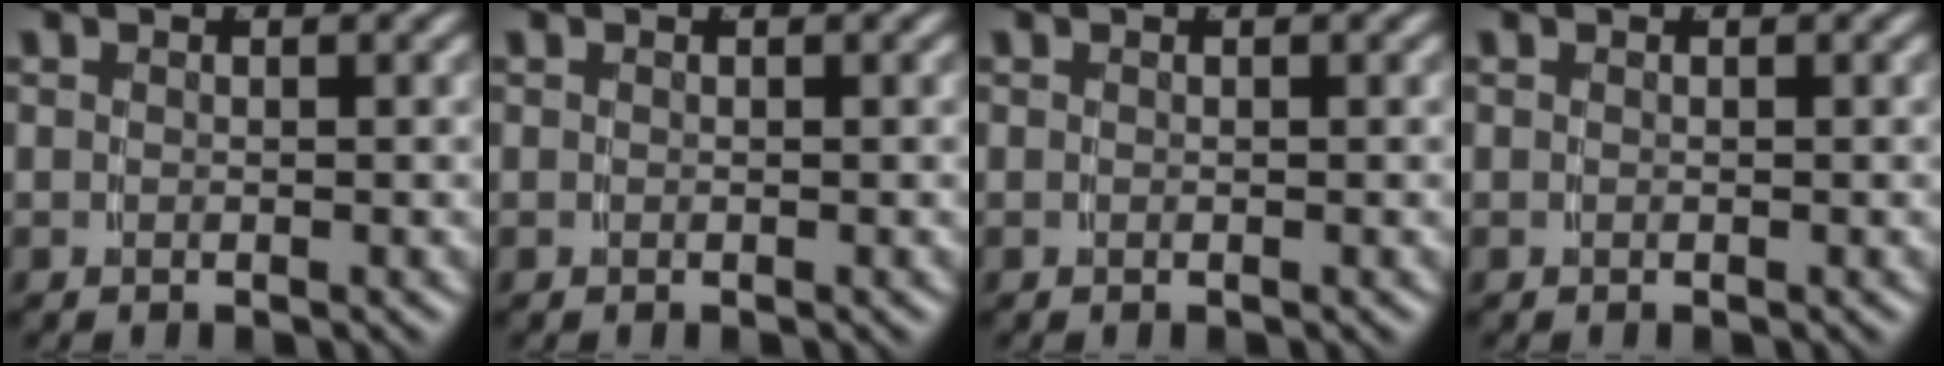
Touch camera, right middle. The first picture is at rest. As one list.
[{"total": 0.0}, {"total": 0.0}, {"total": 0.0}]